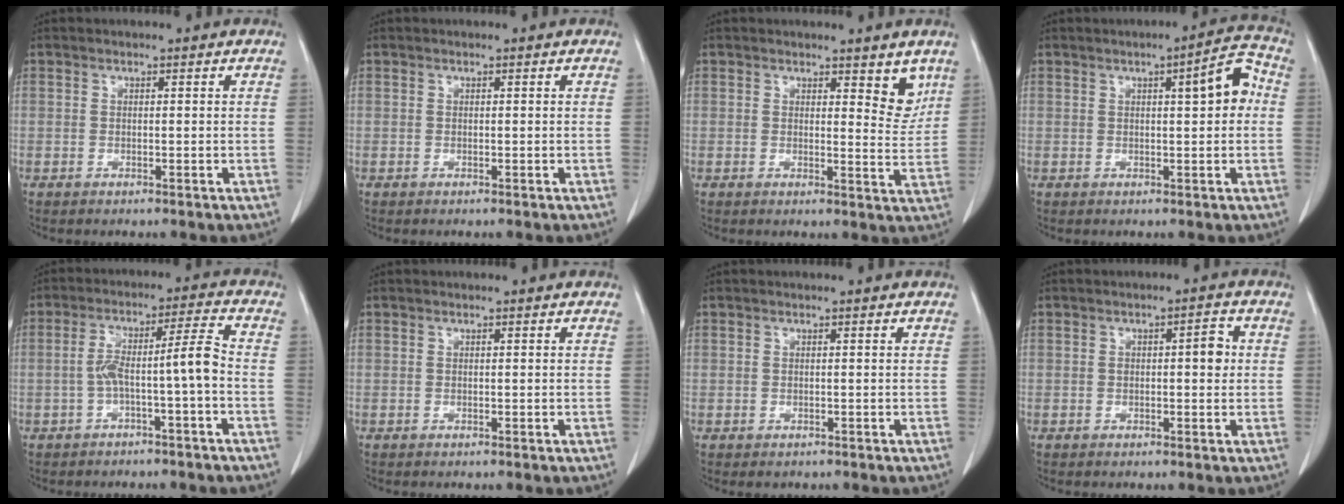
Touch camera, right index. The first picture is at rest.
{"total": 0.0}
{"total": 4.3, "force": [2.9, 1.6, 2.8], "torque": [-0.021, -0.020, 0.033]}
{"total": 5.9, "force": [0.9, 1.1, 5.7], "torque": [-0.075, 0.019, 0.008]}
{"total": 6.9, "force": [-2.0, -0.2, 6.5], "torque": [-0.118, 0.033, -0.029]}
{"total": 0.0}
{"total": 0.9, "force": [-0.4, 0.8, 0.0], "torque": [-0.004, 0.005, -0.003]}
{"total": 3.4, "force": [0.4, 1.2, 3.2], "torque": [-0.049, 0.011, 0.006]}